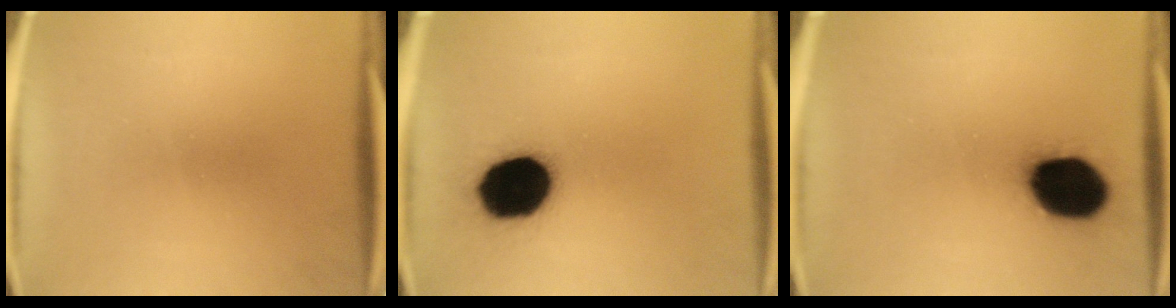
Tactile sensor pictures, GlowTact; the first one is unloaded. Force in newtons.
{"total": 18.8}
{"total": 16.9}